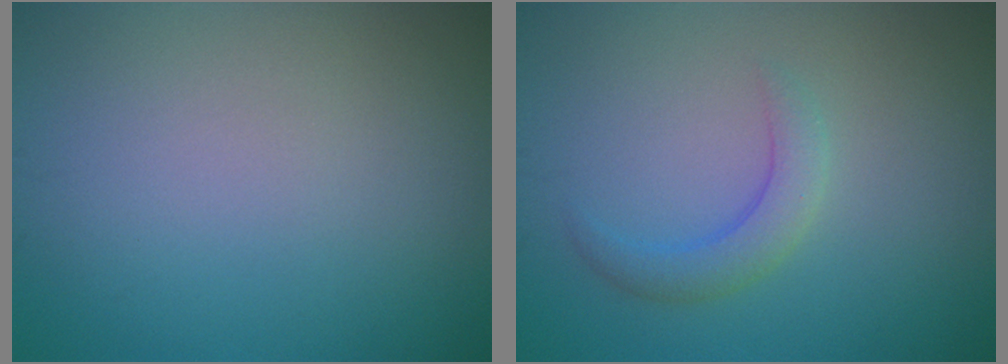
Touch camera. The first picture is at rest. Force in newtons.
{"total": 2.3, "press": 2.2, "slide": 0.2}